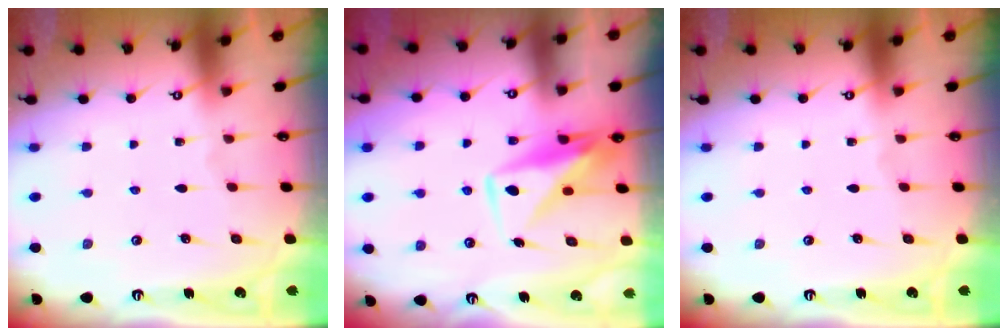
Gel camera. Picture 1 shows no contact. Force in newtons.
{"total": 9.6, "press": 9.6, "slide": 0.6}
{"total": 0.0}